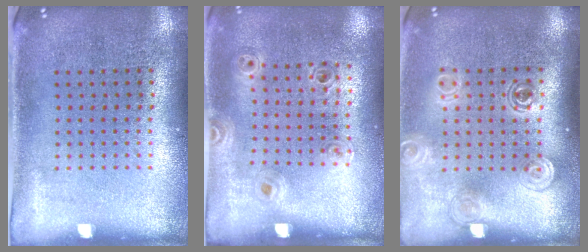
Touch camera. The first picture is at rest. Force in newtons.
{"total": 0.9, "press": 0.9, "slide": 0.2}
{"total": 1.4, "press": 1.2, "slide": 0.7}